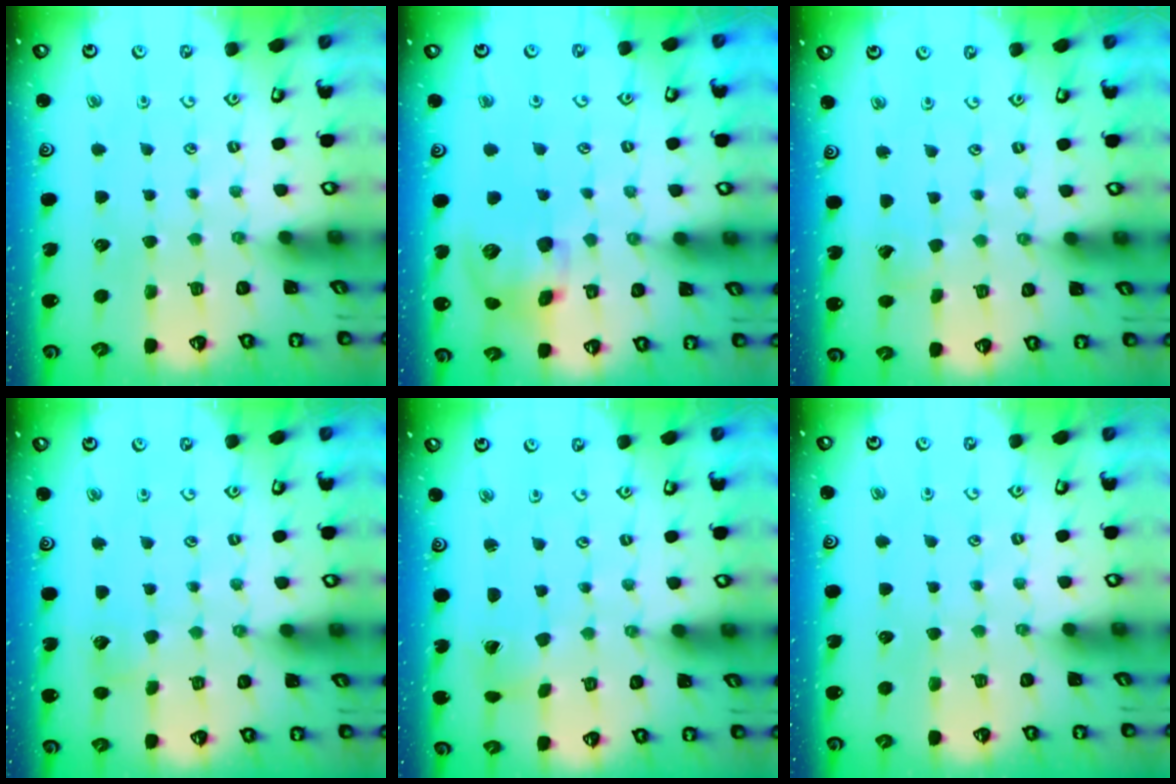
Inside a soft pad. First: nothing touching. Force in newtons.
{"total": 13.1, "press": 12.9, "slide": 2.2}
{"total": 2.7, "press": 2.7, "slide": 0.3}
{"total": 2.9, "press": 2.9, "slide": 0.2}
{"total": 1.2, "press": 1.2, "slide": 0.2}
{"total": 0.0}